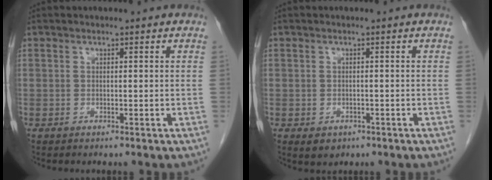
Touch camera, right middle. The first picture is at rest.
{"total": 2.1, "force": [-1.0, 1.6, 0.8], "torque": [-0.011, 0.002, -0.002]}